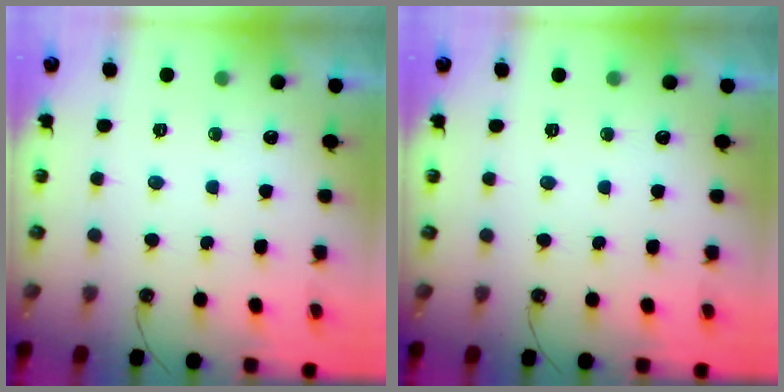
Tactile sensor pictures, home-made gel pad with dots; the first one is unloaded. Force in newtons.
{"total": 0.0}